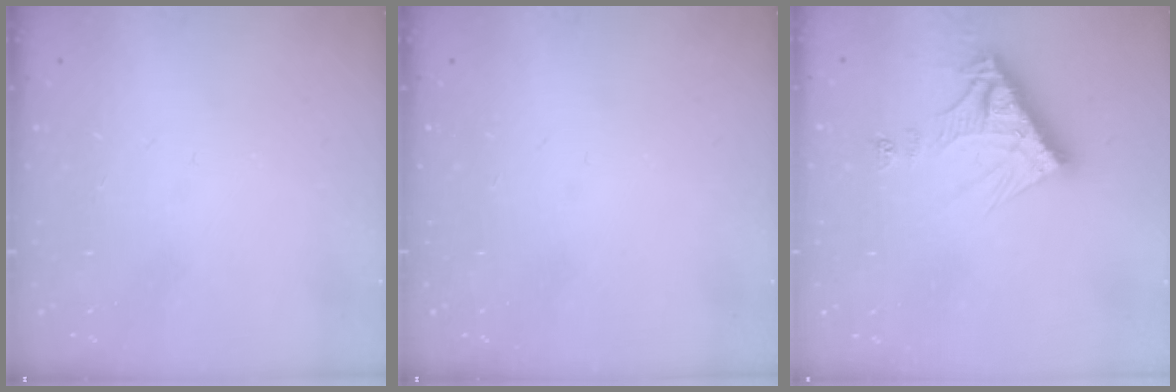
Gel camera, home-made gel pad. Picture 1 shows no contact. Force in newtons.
{"total": 0.0}
{"total": 11.2, "press": 11.2, "slide": 1.0}